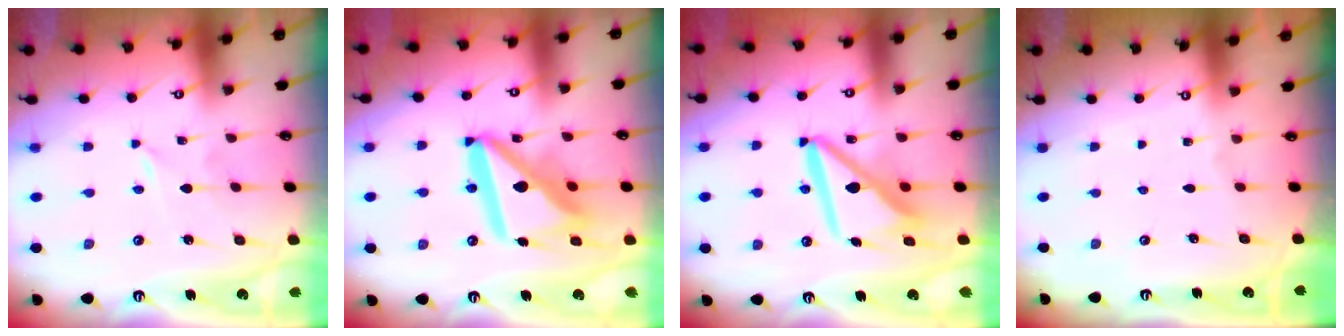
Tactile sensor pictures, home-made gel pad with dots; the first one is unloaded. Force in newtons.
{"total": 18.4, "press": 18.3, "slide": 2.1}
{"total": 12.8, "press": 12.8, "slide": 1.3}
{"total": 0.0}